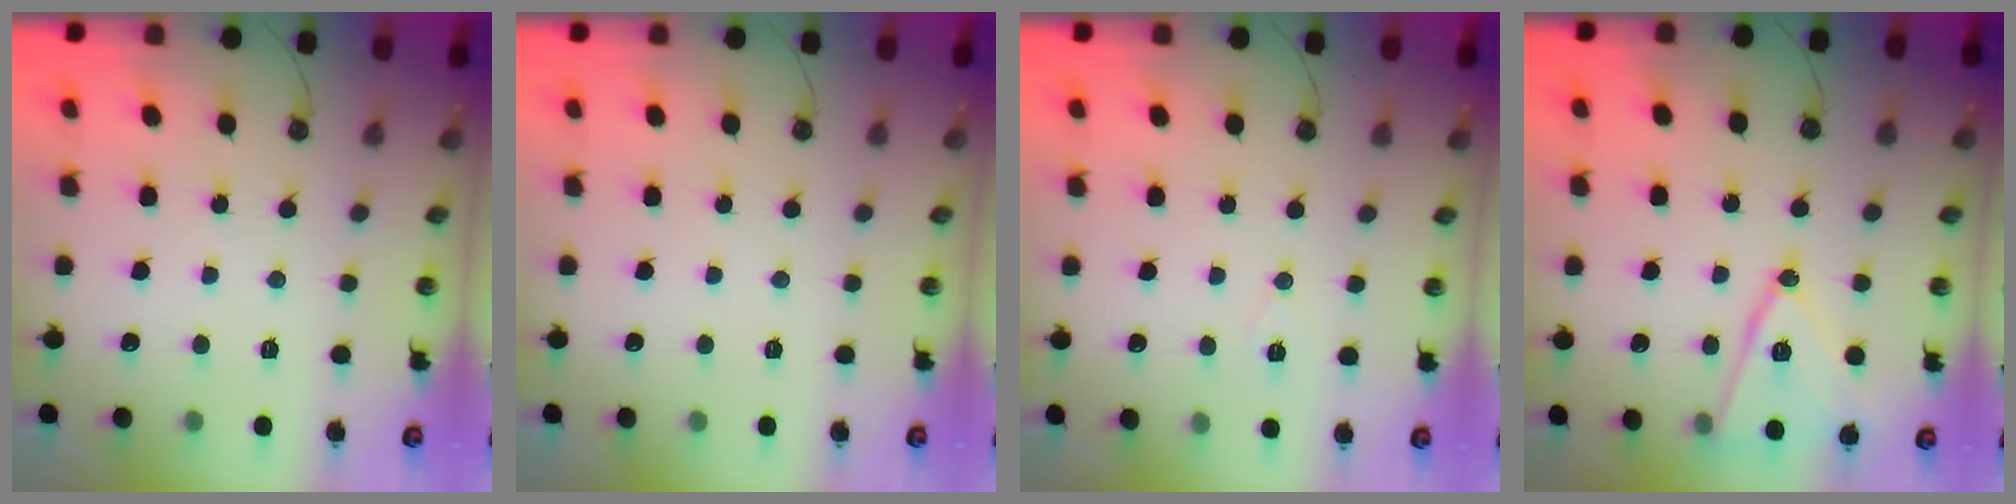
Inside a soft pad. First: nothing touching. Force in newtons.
{"total": 0.0}
{"total": 5.3, "press": 3.0, "slide": 4.4}
{"total": 14.1, "press": 13.7, "slide": 3.3}